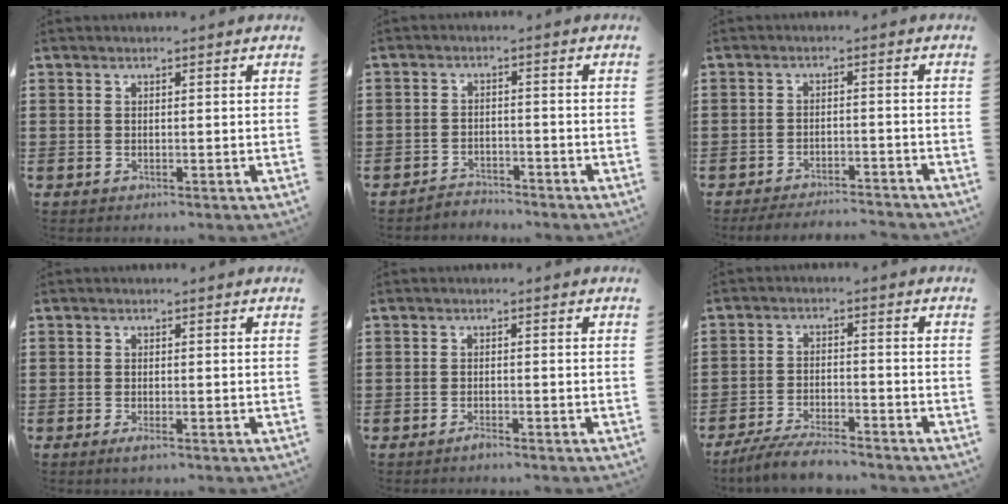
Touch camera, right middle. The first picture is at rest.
{"total": 2.9, "force": [-2.8, 0.5, -0.4], "torque": [-0.002, 0.002, -0.064]}
{"total": 3.4, "force": [-3.4, 0.2, 0.6], "torque": [-0.012, 0.002, -0.068]}
{"total": 1.0, "force": [-0.6, 0.2, 0.8], "torque": [-0.015, -0.005, -0.009]}
{"total": 1.2, "force": [-1.0, 0.2, 0.5], "torque": [-0.012, -0.006, -0.018]}
{"total": 5.3, "force": [-4.9, 0.6, 2.0], "torque": [-0.044, -0.005, -0.096]}